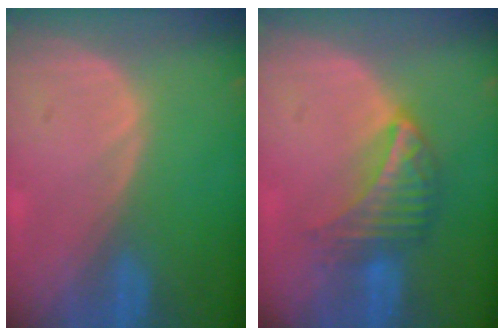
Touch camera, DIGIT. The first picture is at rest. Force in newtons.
{"total": 6.3, "press": 6.0, "slide": 2.1}